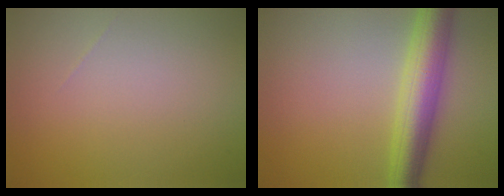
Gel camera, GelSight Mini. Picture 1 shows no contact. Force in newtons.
{"total": 6.0, "press": 6.0, "slide": 0.1}